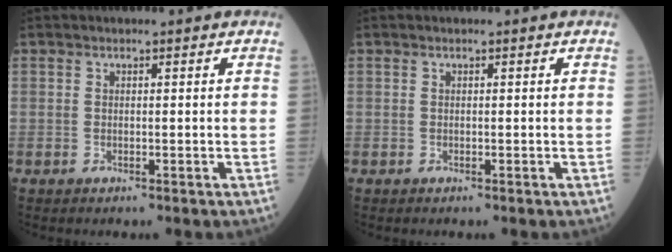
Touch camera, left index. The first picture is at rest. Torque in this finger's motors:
{"motor_torque": [0.00, 0.02, 0.00, -0.01]}